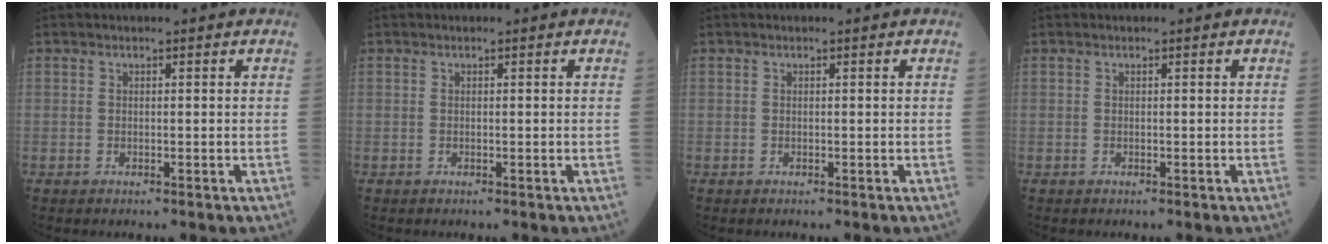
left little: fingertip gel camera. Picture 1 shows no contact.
{"total": 0.0}
{"total": 0.0}
{"total": 0.0}